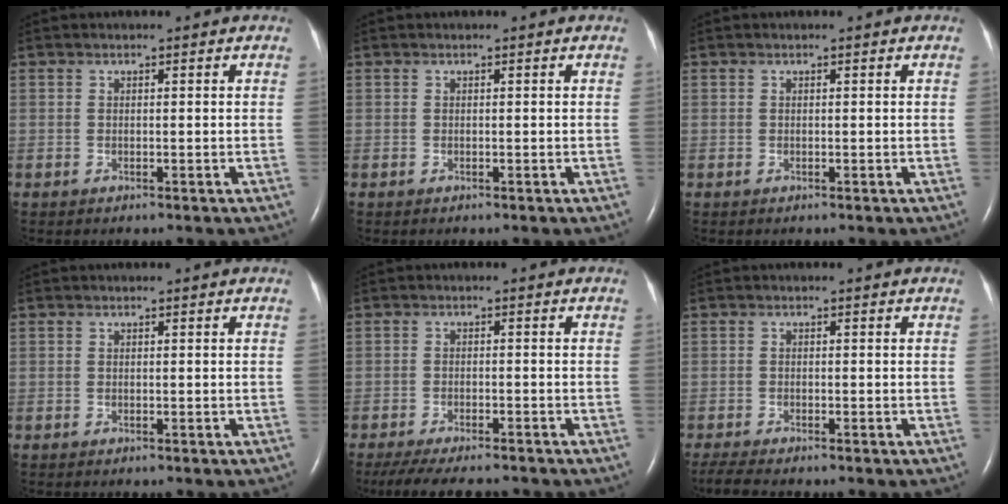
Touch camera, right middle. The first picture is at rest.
{"total": 0.0}
{"total": 0.0}
{"total": 0.0}
{"total": 10.8, "force": [-9.3, 2.1, 5.0], "torque": [-0.079, -0.017, -0.132]}
{"total": 3.5, "force": [-3.0, 0.3, 1.7], "torque": [-0.037, -0.011, -0.050]}